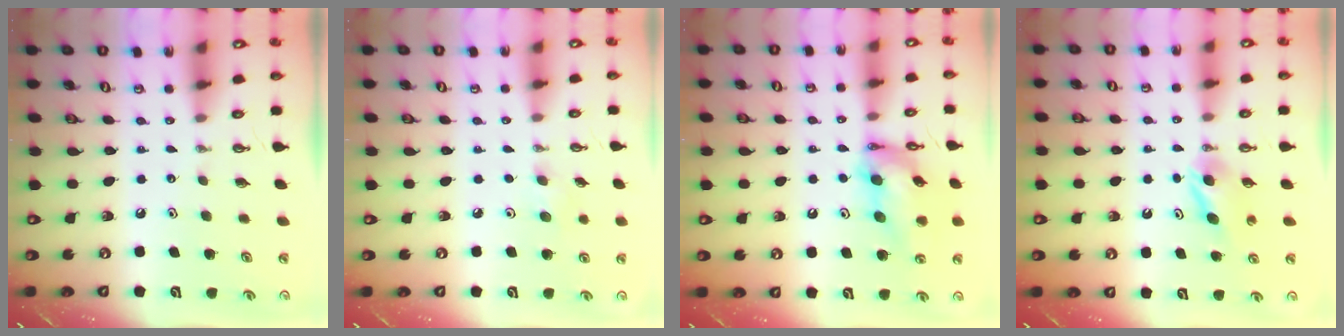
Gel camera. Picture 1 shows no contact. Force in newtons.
{"total": 5.0, "press": 4.8, "slide": 1.4}
{"total": 15.5, "press": 15.4, "slide": 1.7}
{"total": 4.6, "press": 4.5, "slide": 1.3}